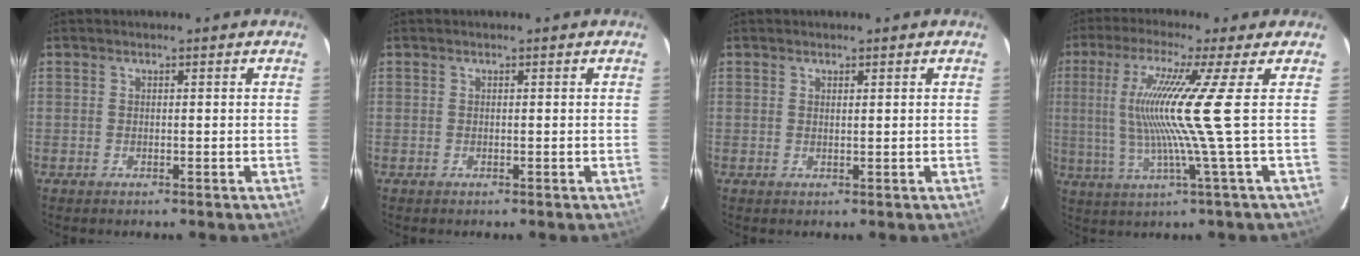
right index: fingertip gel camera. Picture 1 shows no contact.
{"total": 0.0}
{"total": 0.6, "force": [0.5, 0.0, 0.4], "torque": [-0.006, 0.000, 0.009]}
{"total": 12.8, "force": [0.8, -3.2, 12.4], "torque": [-0.235, -0.011, 0.019]}